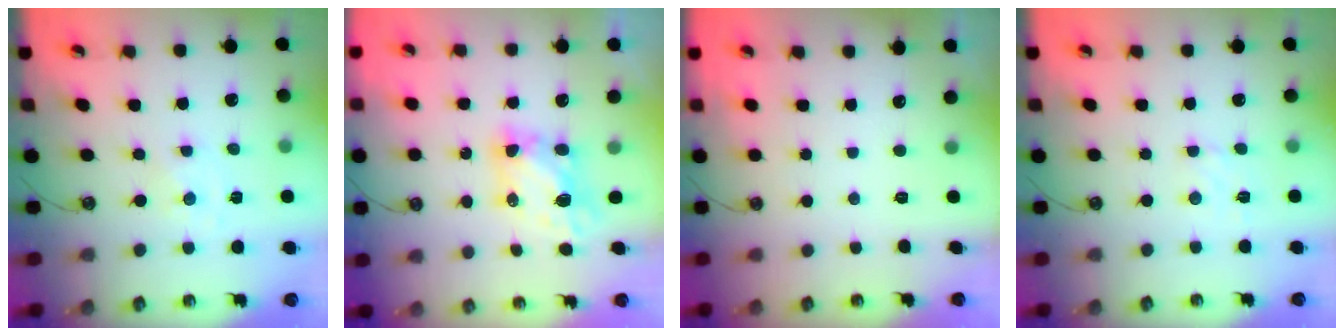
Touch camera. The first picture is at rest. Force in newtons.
{"total": 6.3, "press": 6.3, "slide": 0.1}
{"total": 0.0}
{"total": 2.4, "press": 2.4, "slide": 0.6}